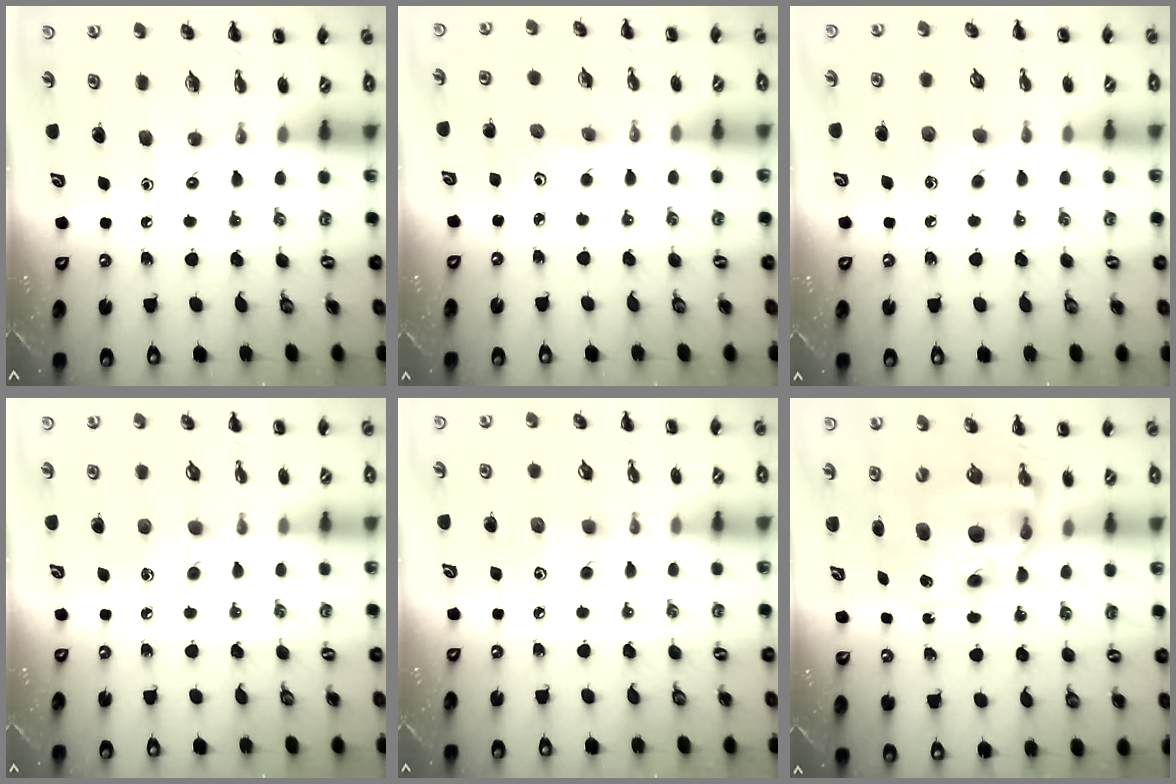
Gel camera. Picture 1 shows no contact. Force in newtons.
{"total": 2.6, "press": 2.5, "slide": 0.8}
{"total": 6.5, "press": 6.3, "slide": 1.7}
{"total": 5.1, "press": 4.9, "slide": 1.3}
{"total": 4.3, "press": 4.3, "slide": 0.9}
{"total": 11.0, "press": 10.7, "slide": 2.5}